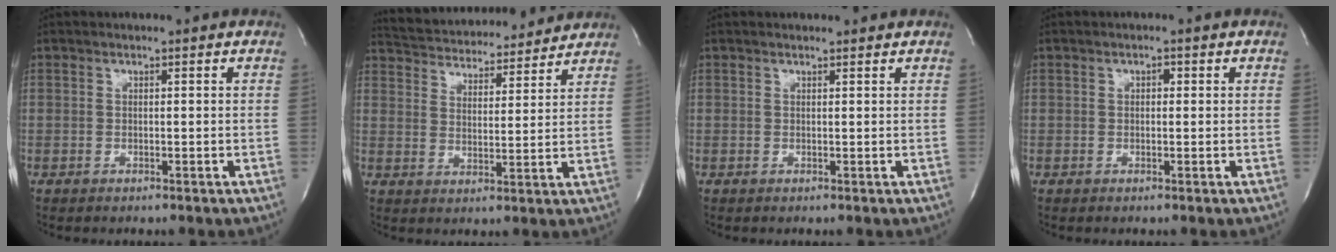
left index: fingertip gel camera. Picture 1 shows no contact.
{"total": 16.6, "force": [15.7, 3.3, 4.2], "torque": [-0.076, 0.024, 0.231]}
{"total": 1.2, "force": [1.2, 0.1, 0.2], "torque": [-0.012, 0.006, 0.017]}
{"total": 0.9, "force": [0.2, 0.6, 0.7], "torque": [-0.009, 0.003, 0.001]}